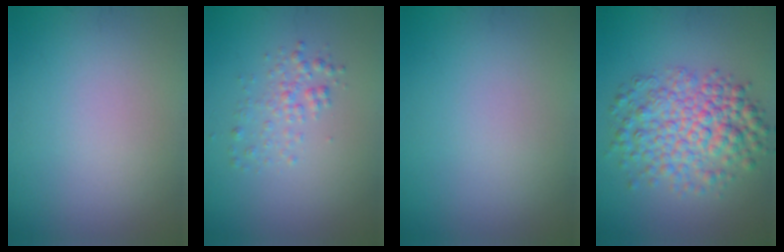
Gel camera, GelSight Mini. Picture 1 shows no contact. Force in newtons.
{"total": 1.8, "press": 1.8, "slide": 0.0}
{"total": 0.0}
{"total": 6.5, "press": 6.5, "slide": 0.2}